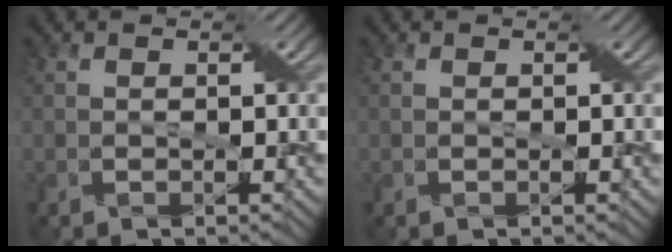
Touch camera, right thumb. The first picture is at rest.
{"total": 0.0}